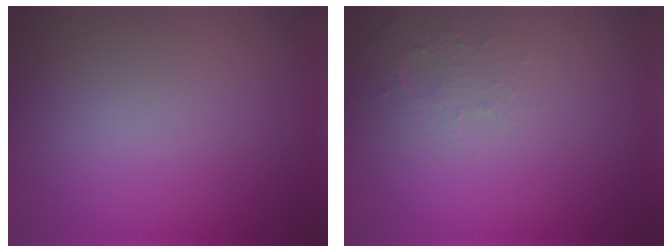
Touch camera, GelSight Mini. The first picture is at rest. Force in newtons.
{"total": 1.6, "press": 1.5, "slide": 0.4}